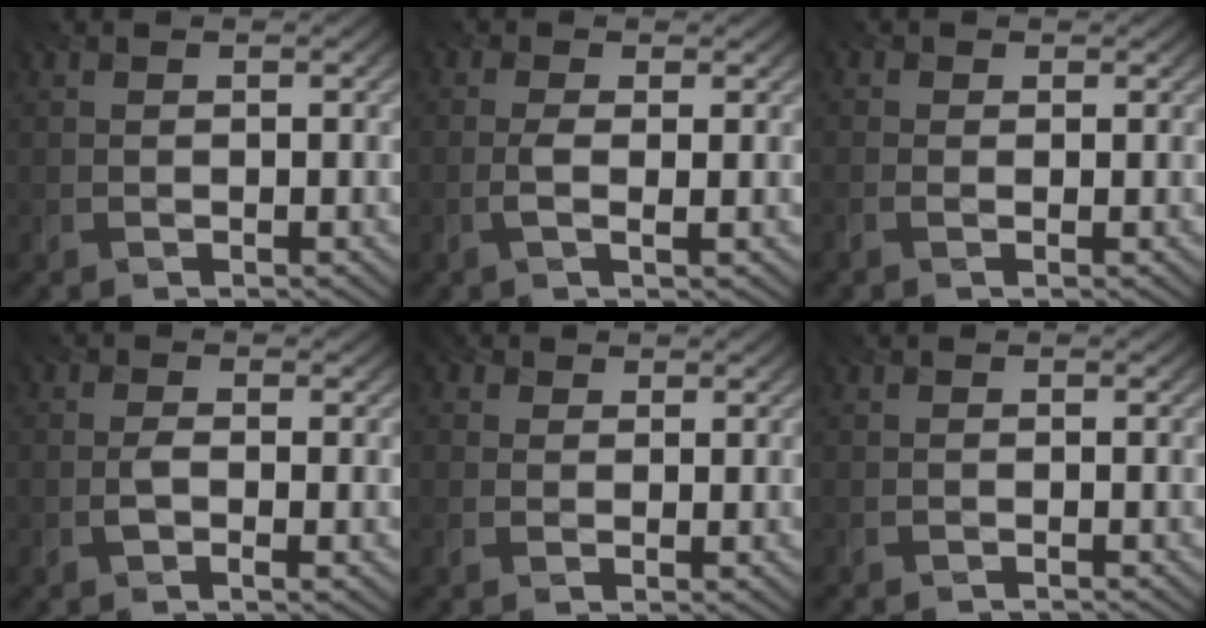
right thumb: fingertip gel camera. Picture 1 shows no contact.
{"total": 1.6, "force": [-0.1, 0.4, 1.5], "torque": [-0.039, 0.001, -0.006]}
{"total": 0.6, "force": [-0.1, 0.5, 0.4], "torque": [-0.013, -0.001, -0.006]}
{"total": 1.6, "force": [-0.5, 0.7, 1.3], "torque": [-0.029, 0.000, -0.013]}
{"total": 1.7, "force": [0.9, 1.5, 0.3], "torque": [-0.007, -0.001, 0.008]}
{"total": 0.8, "force": [-0.7, 0.0, -0.3], "torque": [0.006, -0.008, -0.016]}